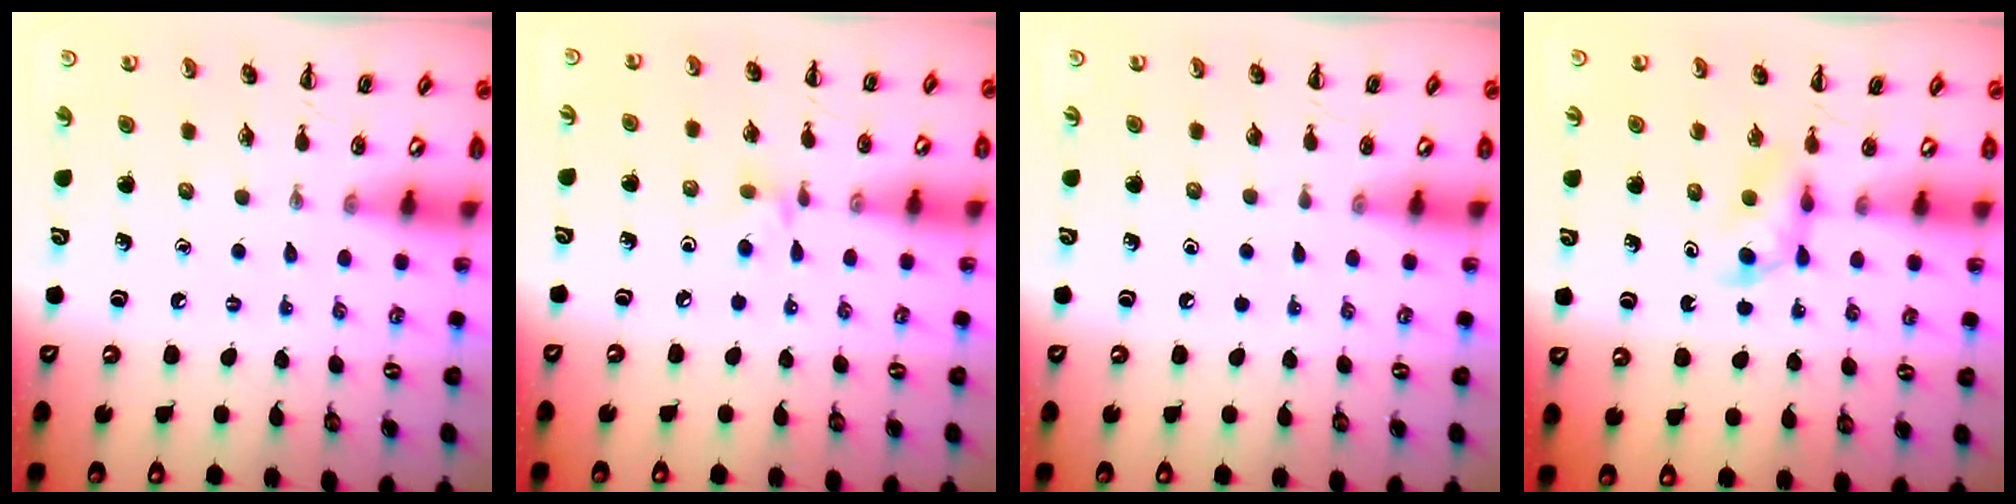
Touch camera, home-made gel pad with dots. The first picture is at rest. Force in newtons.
{"total": 4.4, "press": 4.2, "slide": 1.4}
{"total": 0.0}
{"total": 3.6, "press": 3.3, "slide": 1.5}